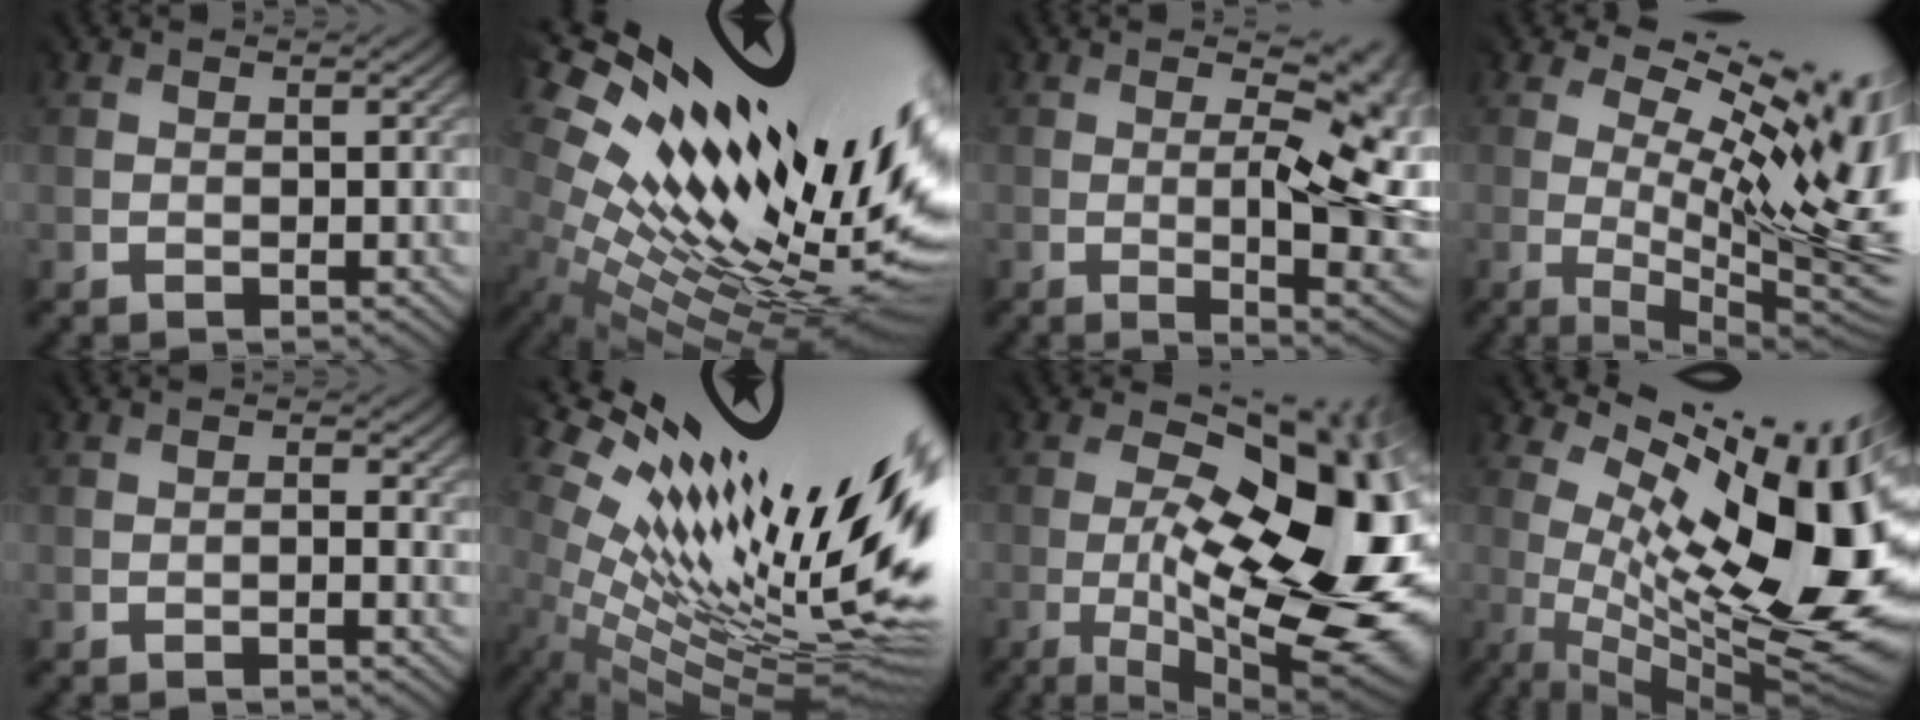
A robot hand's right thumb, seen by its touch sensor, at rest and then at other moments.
{"total": 19.0, "force": [5.9, 8.5, 15.9], "torque": [-0.268, -0.010, 0.122]}
{"total": 12.6, "force": [-0.9, 4.2, 11.9], "torque": [-0.138, 0.014, -0.007]}
{"total": 16.7, "force": [2.7, 6.5, 15.1], "torque": [-0.222, 0.002, 0.062]}
{"total": 1.4, "force": [-0.5, 0.3, 1.3], "torque": [-0.023, 0.001, -0.007]}
{"total": 17.9, "force": [5.4, 6.6, 15.7], "torque": [-0.267, -0.002, 0.113]}
{"total": 21.0, "force": [-3.6, 8.2, 19.0], "torque": [-0.249, -0.010, -0.060]}
{"total": 17.8, "force": [3.0, 7.4, 16.0], "torque": [-0.224, 0.003, 0.068]}